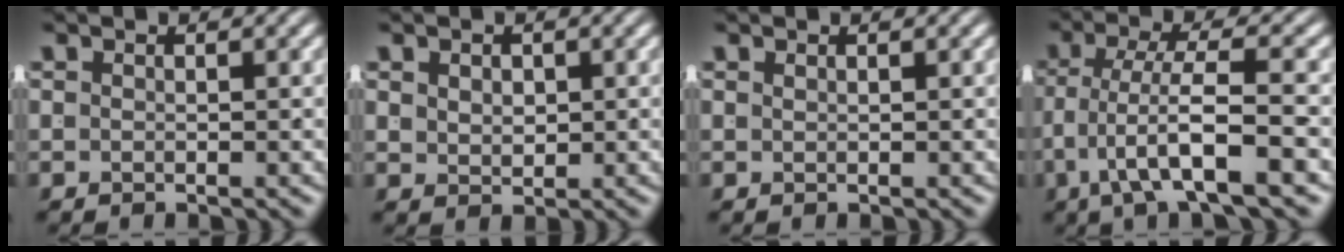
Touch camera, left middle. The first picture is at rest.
{"total": 1.1, "force": [0.6, 0.2, 0.9], "torque": [-0.012, -0.014, 0.027]}
{"total": 0.9, "force": [0.3, -0.8, -0.1], "torque": [0.011, -0.001, 0.010]}
{"total": 5.6, "force": [-2.0, 1.9, 4.9], "torque": [-0.104, -0.020, -0.025]}